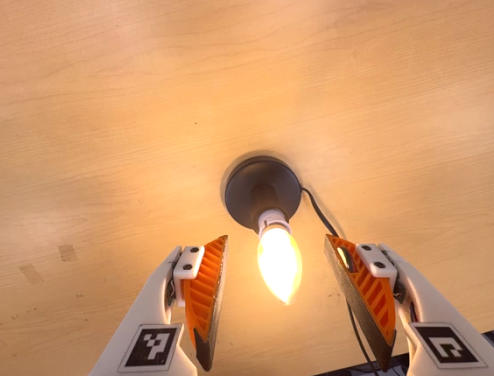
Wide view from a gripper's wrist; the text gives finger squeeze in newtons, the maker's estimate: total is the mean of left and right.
{"total": 0.0}